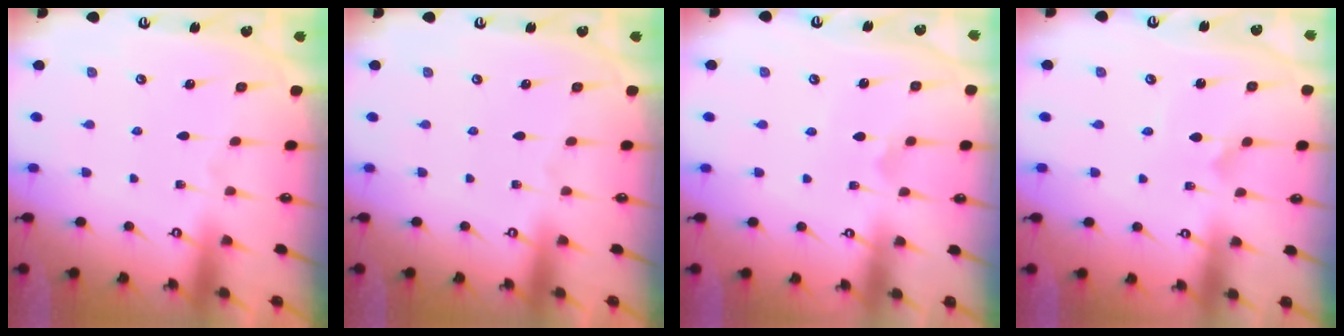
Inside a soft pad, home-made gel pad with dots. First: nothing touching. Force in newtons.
{"total": 0.0}
{"total": 3.8, "press": 3.8, "slide": 0.5}
{"total": 2.3, "press": 2.3, "slide": 0.2}